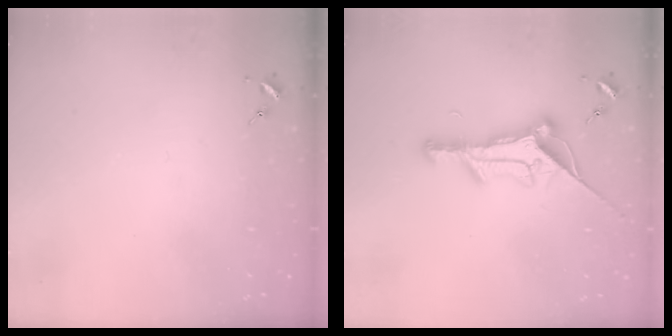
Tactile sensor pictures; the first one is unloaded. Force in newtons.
{"total": 17.0, "press": 17.0, "slide": 0.7}